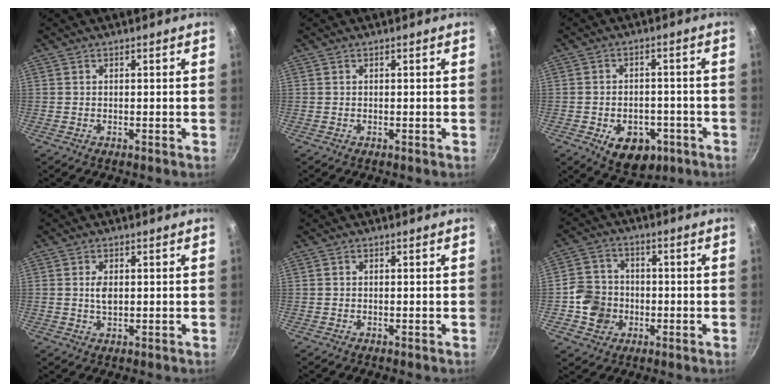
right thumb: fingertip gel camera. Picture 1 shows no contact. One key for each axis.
{"total": 0.0}
{"total": 9.5, "fx": -4.2, "fy": 6.3, "fz": 5.7, "tx": -0.064, "ty": 0.021, "tz": -0.051}
{"total": 2.9, "fx": 0.3, "fy": 1.7, "fz": 2.3, "tx": -0.040, "ty": -0.002, "tz": 0.006}
{"total": 0.0}
{"total": 8.7, "fx": -1.8, "fy": 7.7, "fz": 3.6, "tx": -0.039, "ty": 0.018, "tz": -0.035}